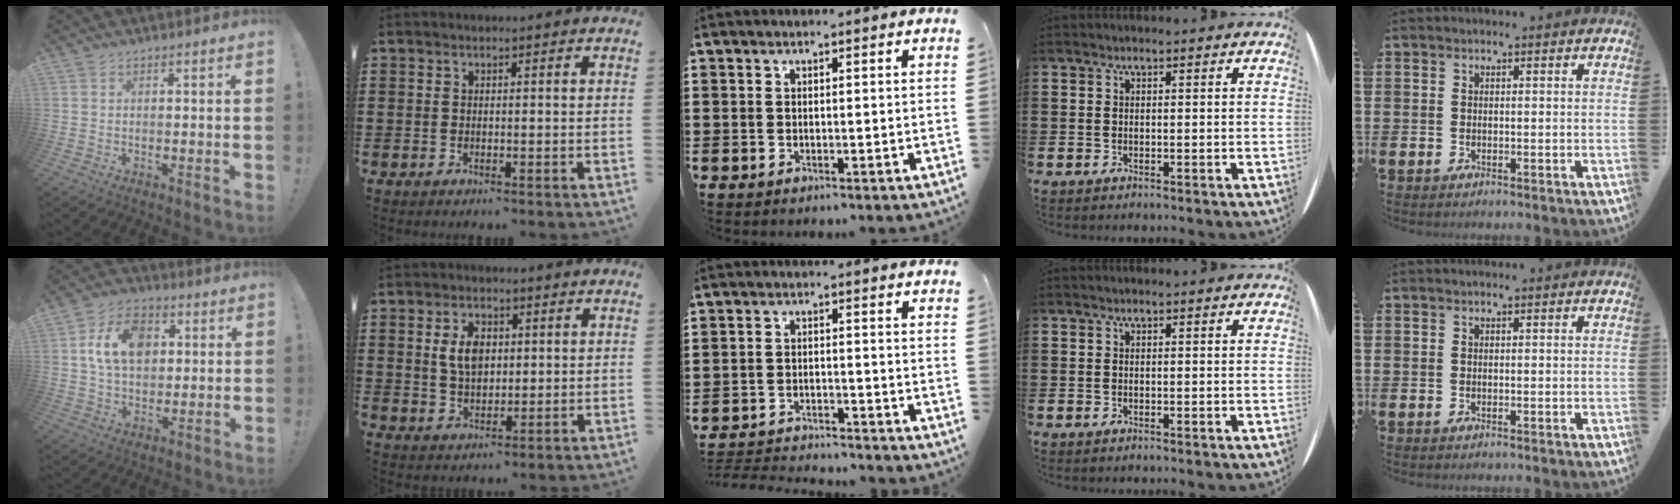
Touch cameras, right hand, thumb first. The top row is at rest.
{"thumb": {"total": 13.1, "force": [3.2, 9.4, 8.6], "torque": [-0.137, 0.012, 0.063]}, "index": {"total": 5.6, "force": [1.2, 3.4, 4.2], "torque": [-0.091, 0.009, 0.015]}, "middle": {"total": 3.1, "force": [-3.1, 0.3, 0.0], "torque": [-0.007, 0.000, -0.068]}}